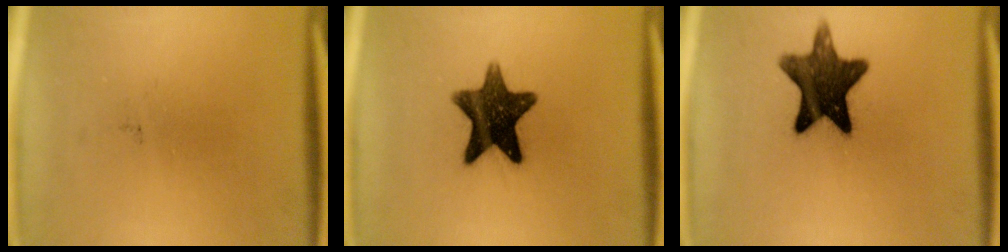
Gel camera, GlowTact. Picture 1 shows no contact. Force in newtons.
{"total": 12.6}
{"total": 13.1}